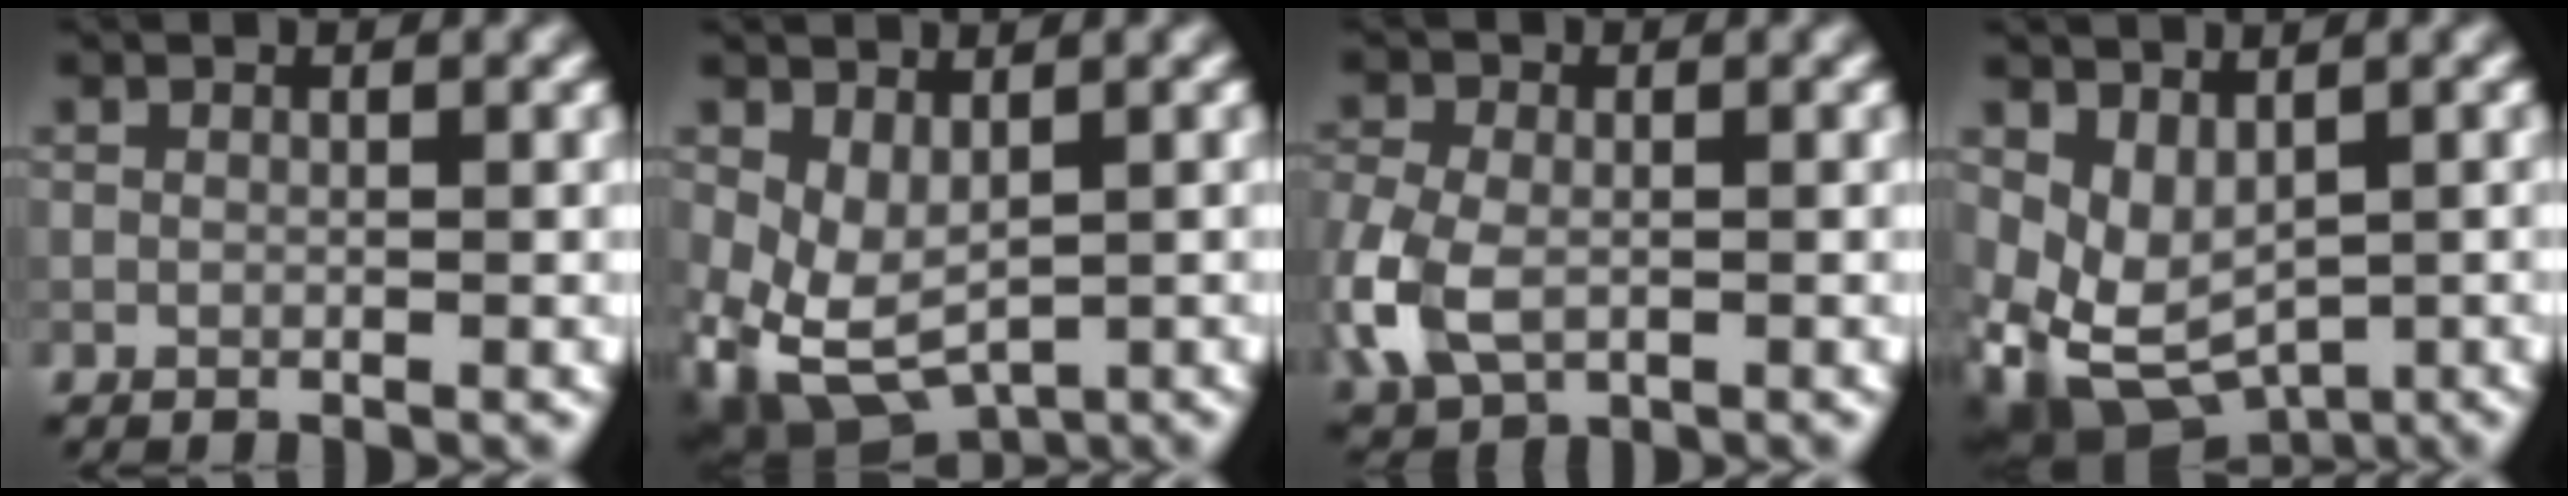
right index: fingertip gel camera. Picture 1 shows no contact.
{"total": 5.3, "force": [-0.6, 3.3, 4.1], "torque": [-0.098, -0.013, -0.004]}
{"total": 5.9, "force": [-1.6, 4.0, 4.1], "torque": [-0.107, -0.009, -0.037]}
{"total": 5.2, "force": [0.3, 3.7, 3.6], "torque": [-0.073, -0.020, 0.021]}